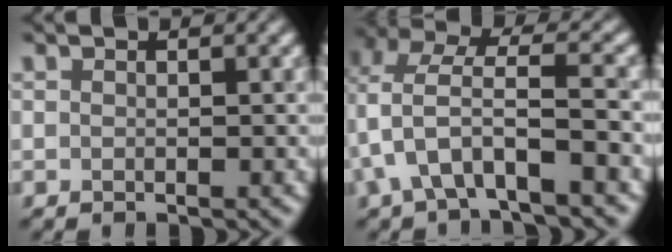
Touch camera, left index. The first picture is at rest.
{"total": 6.2, "force": [-1.8, 2.6, 5.3], "torque": [-0.104, 0.011, -0.037]}